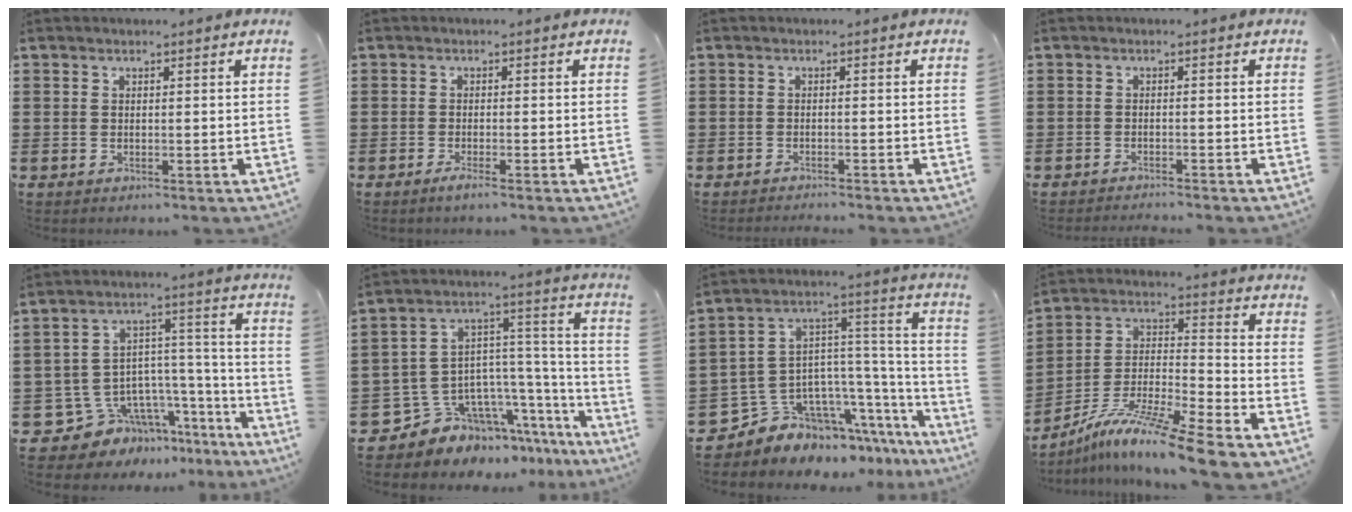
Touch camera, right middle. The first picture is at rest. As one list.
[{"total": 1.3, "force": [-1.0, -0.1, 0.9], "torque": [-0.017, -0.007, -0.016]}, {"total": 1.0, "force": [-0.9, -0.1, 0.1], "torque": [-0.003, 0.001, -0.020]}, {"total": 1.1, "force": [-1.1, -0.1, 0.1], "torque": [-0.003, 0.002, -0.023]}, {"total": 8.1, "force": [-5.6, 5.6, 1.5], "torque": [-0.060, -0.009, -0.099]}, {"total": 8.1, "force": [-5.9, 5.3, 1.6], "torque": [-0.068, -0.019, -0.110]}, {"total": 7.7, "force": [-5.7, 5.0, 1.3], "torque": [-0.064, -0.016, -0.108]}, {"total": 11.9, "force": [-10.0, -0.6, 6.4], "torque": [-0.115, 0.005, -0.195]}]